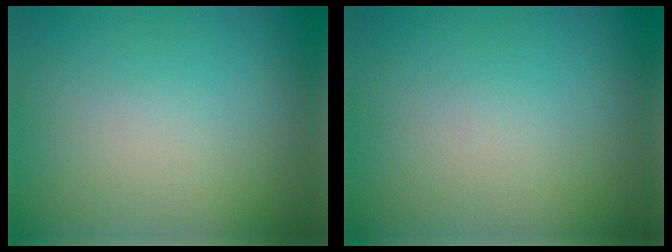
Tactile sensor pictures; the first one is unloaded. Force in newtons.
{"total": 0.0}